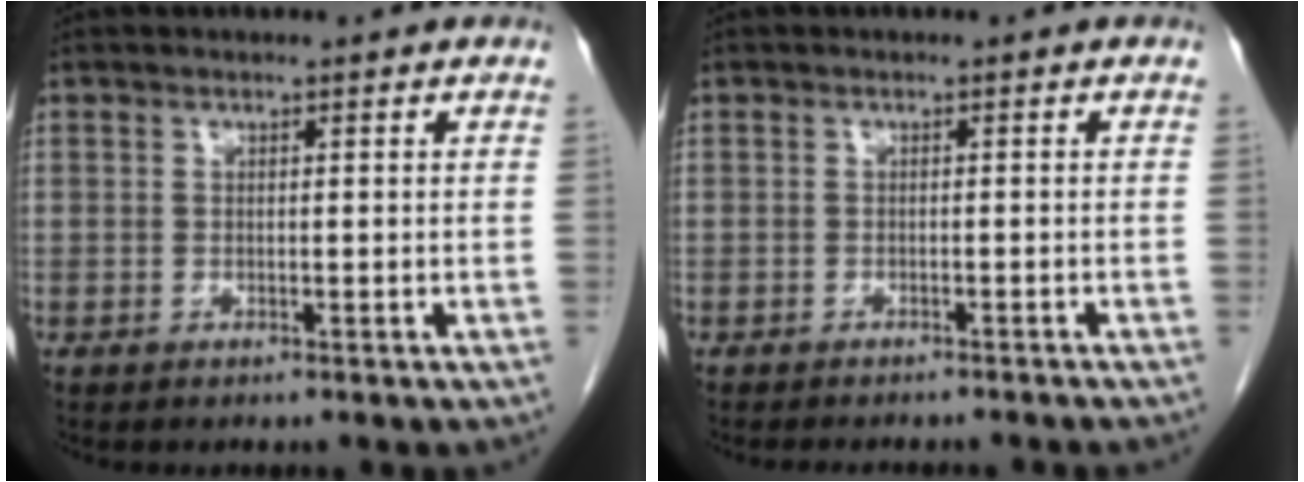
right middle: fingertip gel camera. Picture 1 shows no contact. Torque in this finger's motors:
{"motor_torque": [0.07, -0.05, -0.03, 0.01]}